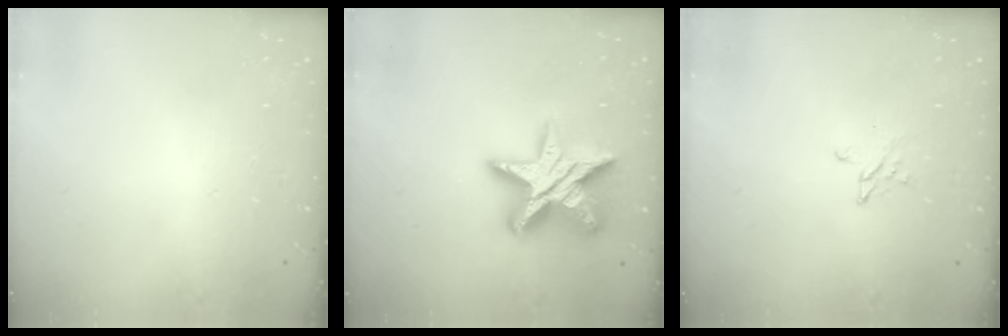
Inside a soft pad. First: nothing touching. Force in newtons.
{"total": 19.0, "press": 18.9, "slide": 1.7}
{"total": 2.2, "press": 2.2, "slide": 0.2}